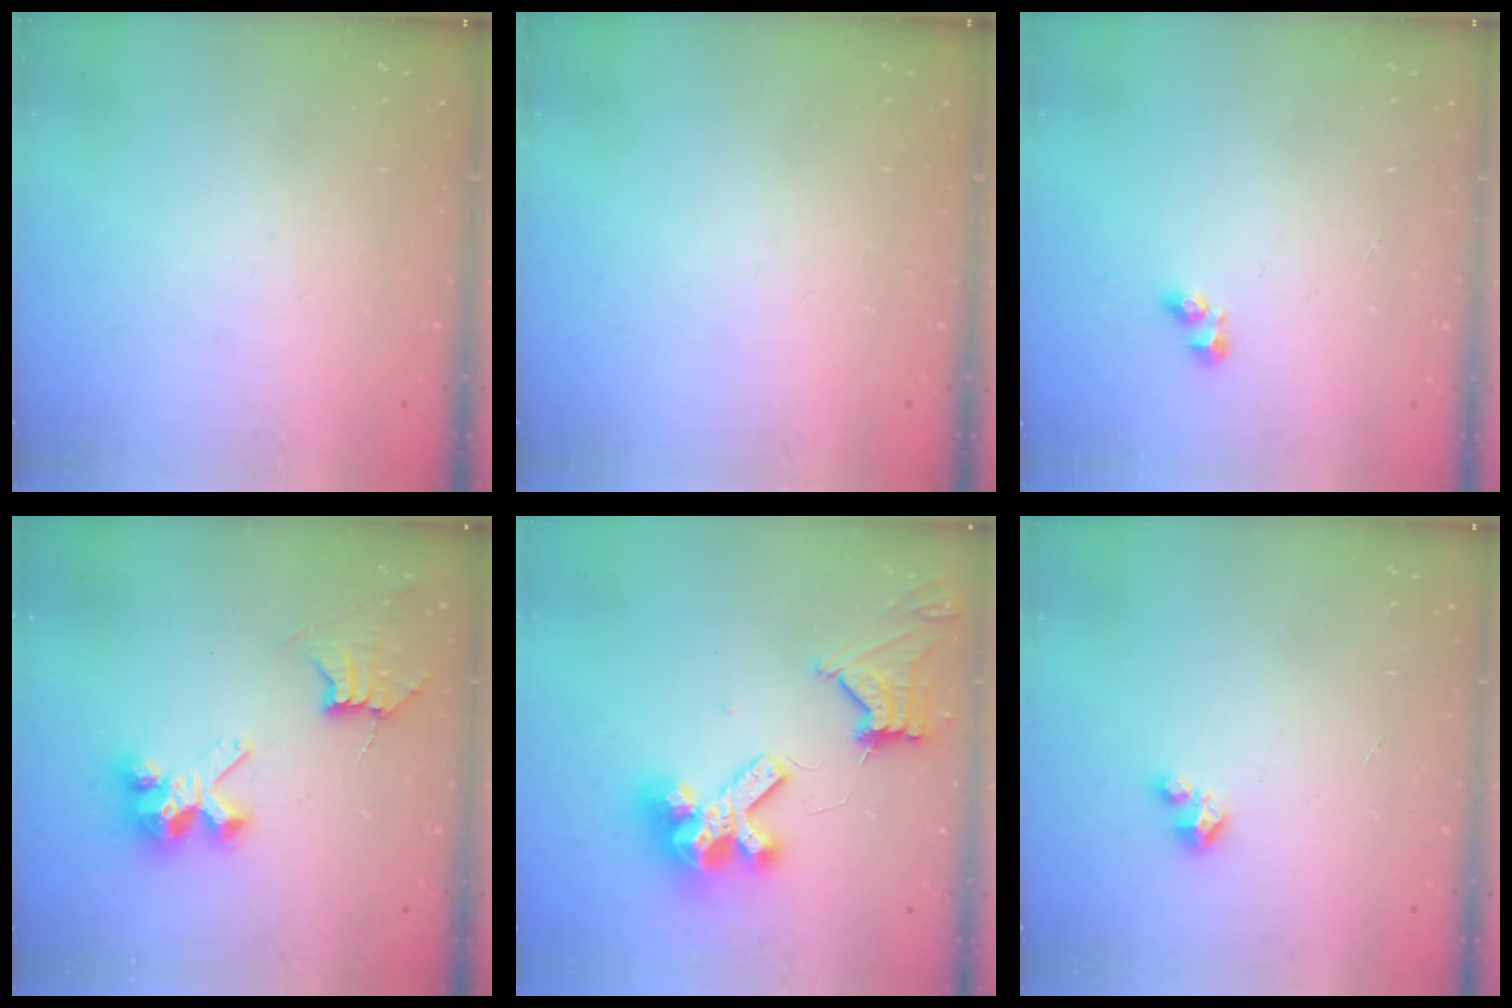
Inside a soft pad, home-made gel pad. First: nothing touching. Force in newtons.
{"total": 0.0}
{"total": 2.6, "press": 2.6, "slide": 0.2}
{"total": 8.2, "press": 8.2, "slide": 0.7}
{"total": 12.6, "press": 12.5, "slide": 1.4}
{"total": 1.5, "press": 1.5, "slide": 0.2}